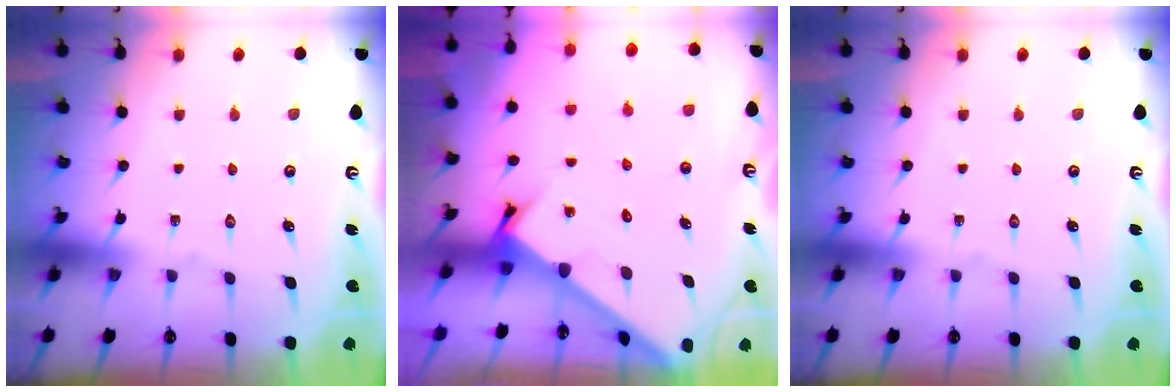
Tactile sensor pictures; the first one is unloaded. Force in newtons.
{"total": 2.6, "press": 2.6, "slide": 0.2}
{"total": 0.0}